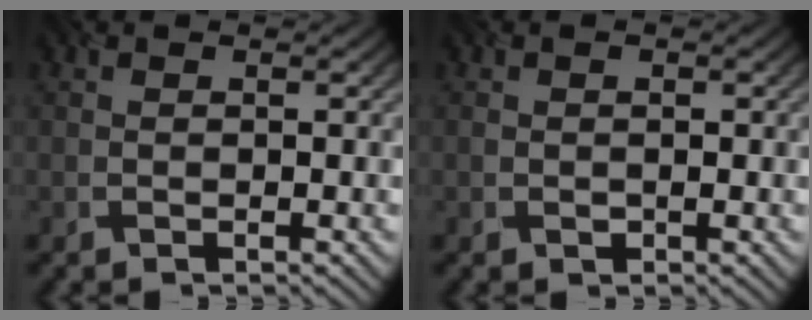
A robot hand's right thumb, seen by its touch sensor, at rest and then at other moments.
{"total": 1.0, "force": [-0.2, 0.9, 0.5], "torque": [-0.008, -0.001, -0.001]}